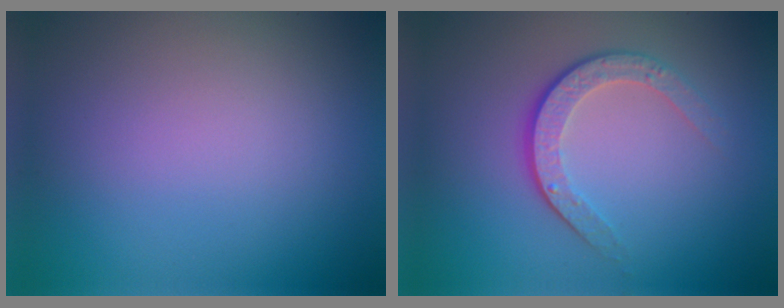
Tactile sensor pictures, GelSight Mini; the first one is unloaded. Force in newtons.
{"total": 3.6, "press": 2.5, "slide": 2.6}